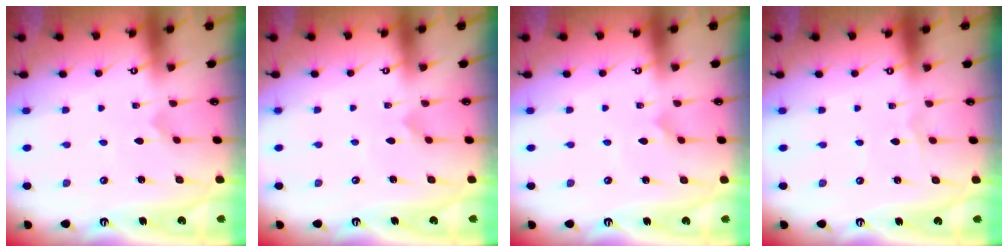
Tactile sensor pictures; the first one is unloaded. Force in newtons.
{"total": 2.8, "press": 2.8, "slide": 0.2}
{"total": 1.5, "press": 1.5, "slide": 0.1}
{"total": 1.1, "press": 1.1, "slide": 0.0}